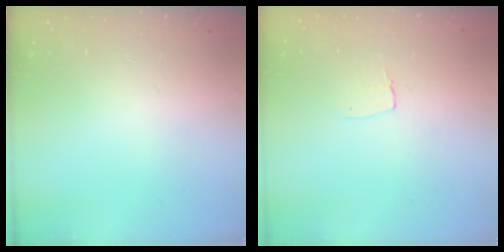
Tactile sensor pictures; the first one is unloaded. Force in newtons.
{"total": 3.8, "press": 3.8, "slide": 0.2}